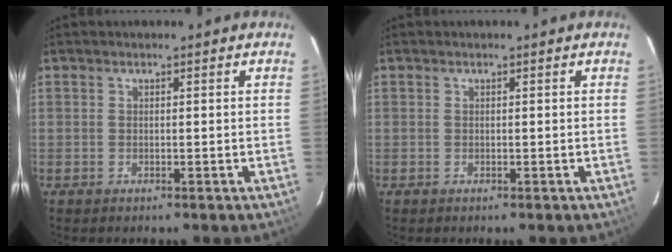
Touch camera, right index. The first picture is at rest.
{"total": 0.0}